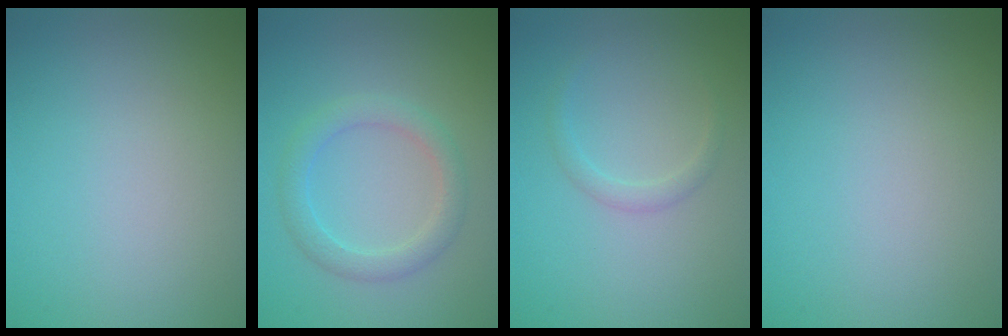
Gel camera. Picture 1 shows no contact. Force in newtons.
{"total": 2.6, "press": 2.6, "slide": 0.1}
{"total": 1.2, "press": 1.2, "slide": 0.1}
{"total": 0.0}